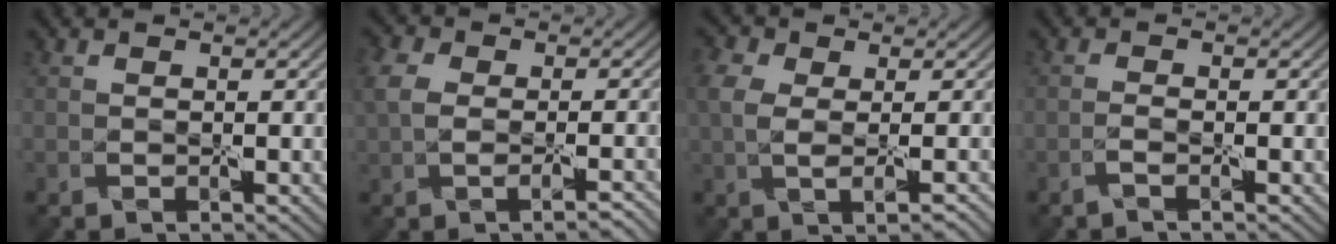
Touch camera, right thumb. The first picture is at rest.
{"total": 5.9, "force": [-0.8, 3.7, 4.5], "torque": [-0.074, 0.010, -0.013]}
{"total": 5.0, "force": [0.4, 2.8, 4.2], "torque": [-0.084, 0.008, 0.011]}
{"total": 1.2, "force": [-0.6, -1.0, -0.3], "torque": [0.004, 0.012, -0.018]}